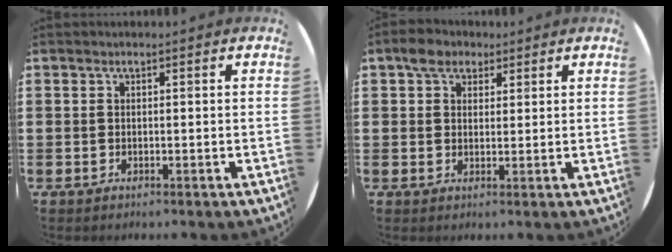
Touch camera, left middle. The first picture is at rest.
{"total": 3.6, "force": [2.6, 2.2, 1.0], "torque": [-0.020, 0.010, 0.047]}